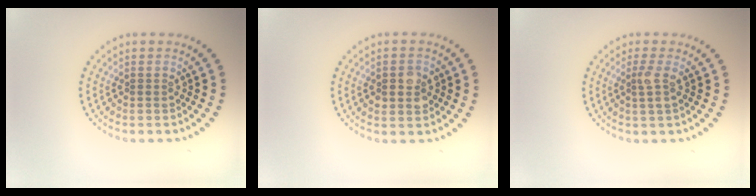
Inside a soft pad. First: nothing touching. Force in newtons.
{"total": 2.6, "press": 2.6, "slide": 0.2}
{"total": 1.5, "press": 1.2, "slide": 0.9}